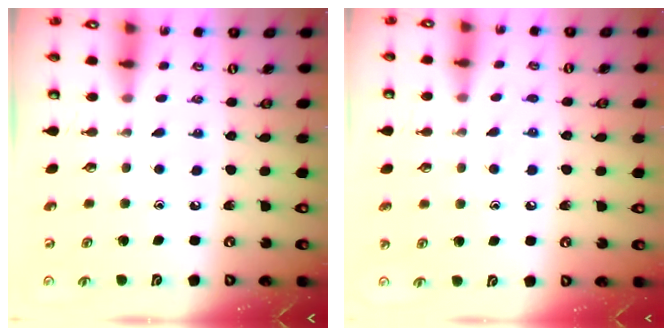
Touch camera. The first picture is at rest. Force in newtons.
{"total": 5.8, "press": 5.8, "slide": 0.6}